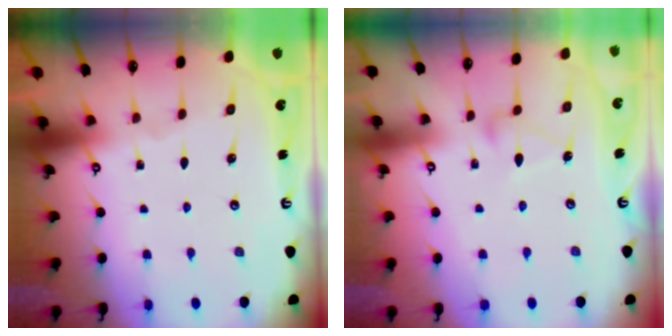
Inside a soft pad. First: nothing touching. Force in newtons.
{"total": 6.2, "press": 6.2, "slide": 0.3}